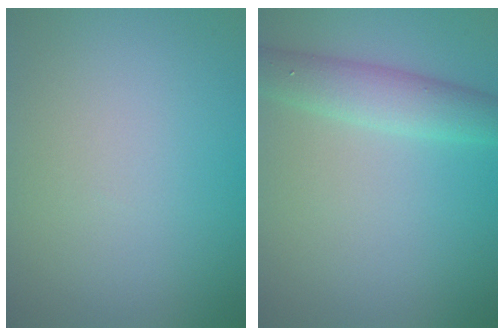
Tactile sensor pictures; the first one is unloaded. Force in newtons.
{"total": 3.8, "press": 3.8, "slide": 0.1}